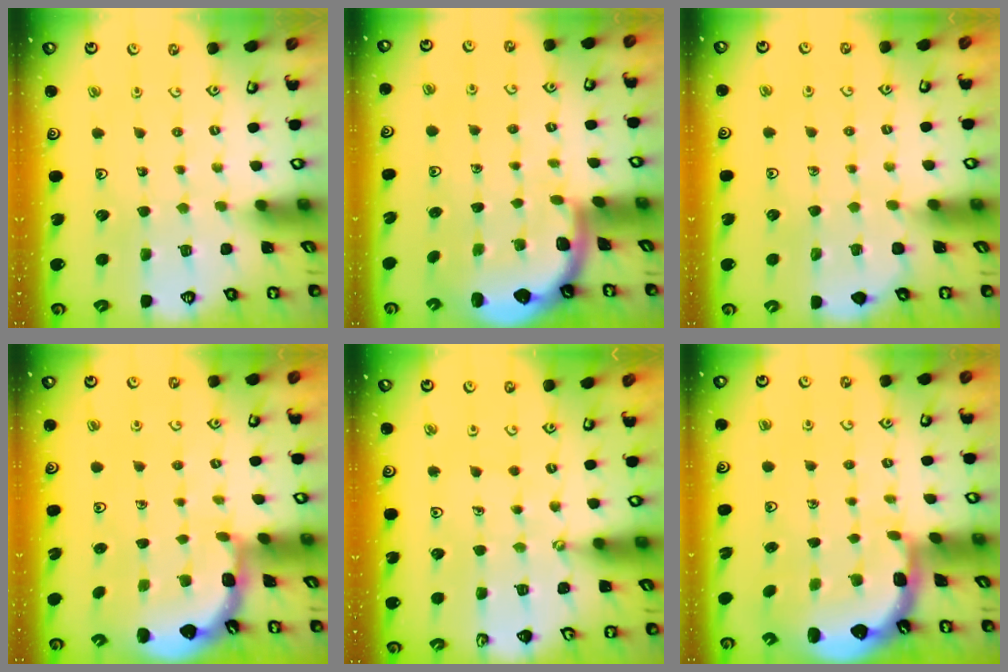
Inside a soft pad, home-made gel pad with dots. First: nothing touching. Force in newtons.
{"total": 1.6, "press": 1.6, "slide": 0.1}
{"total": 1.4, "press": 1.4, "slide": 0.1}
{"total": 2.1, "press": 2.1, "slide": 0.2}
{"total": 0.7, "press": 0.7, "slide": 0.0}
{"total": 2.5, "press": 1.6, "slide": 1.9}